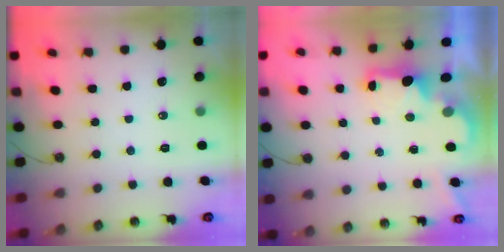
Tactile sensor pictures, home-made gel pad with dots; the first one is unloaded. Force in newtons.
{"total": 2.2, "press": 2.0, "slide": 0.8}